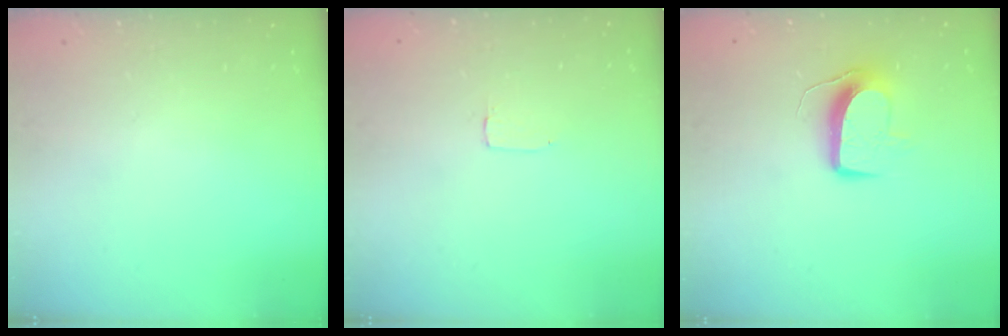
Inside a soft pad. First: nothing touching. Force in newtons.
{"total": 1.7, "press": 1.7, "slide": 0.1}
{"total": 9.7, "press": 9.7, "slide": 0.5}